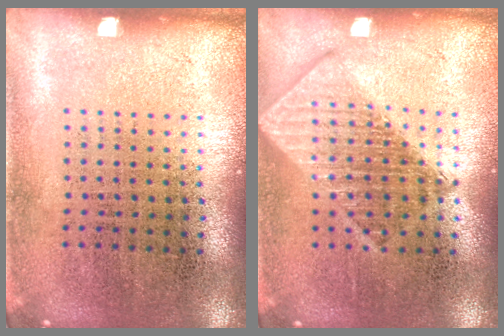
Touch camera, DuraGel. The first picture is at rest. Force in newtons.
{"total": 1.7, "press": 1.7, "slide": 0.3}